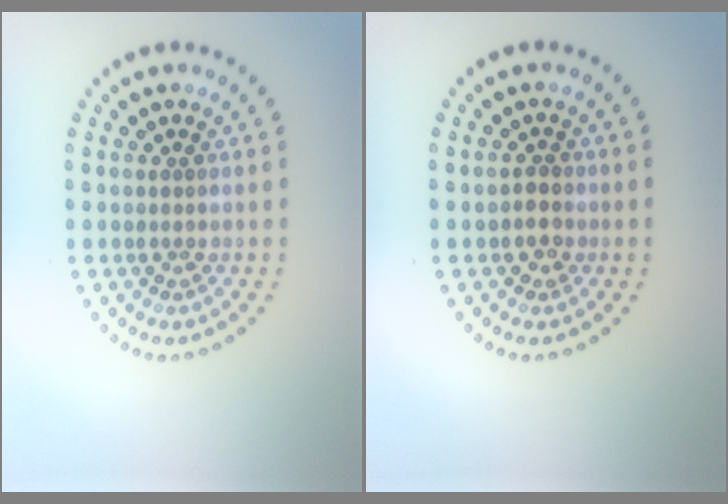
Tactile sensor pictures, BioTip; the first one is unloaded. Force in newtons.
{"total": 1.0, "press": 0.9, "slide": 0.5}